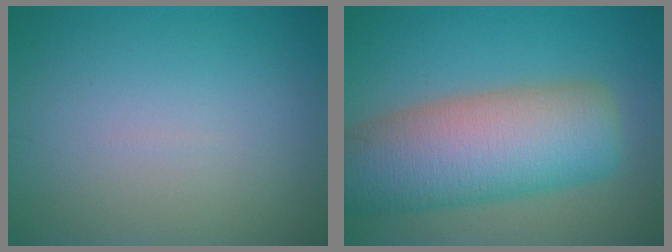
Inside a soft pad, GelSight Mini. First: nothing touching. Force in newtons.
{"total": 11.1, "press": 11.1, "slide": 0.7}